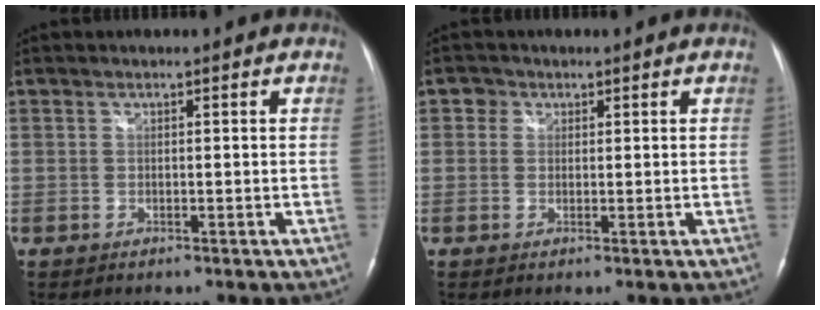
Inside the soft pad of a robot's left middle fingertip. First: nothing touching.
{"total": 1.8, "force": [0.7, 1.6, 0.4], "torque": [-0.001, 0.006, 0.005]}